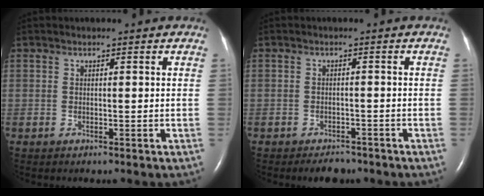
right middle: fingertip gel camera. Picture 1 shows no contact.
{"total": 3.1, "force": [-2.6, 1.3, 1.1], "torque": [-0.020, -0.001, -0.035]}